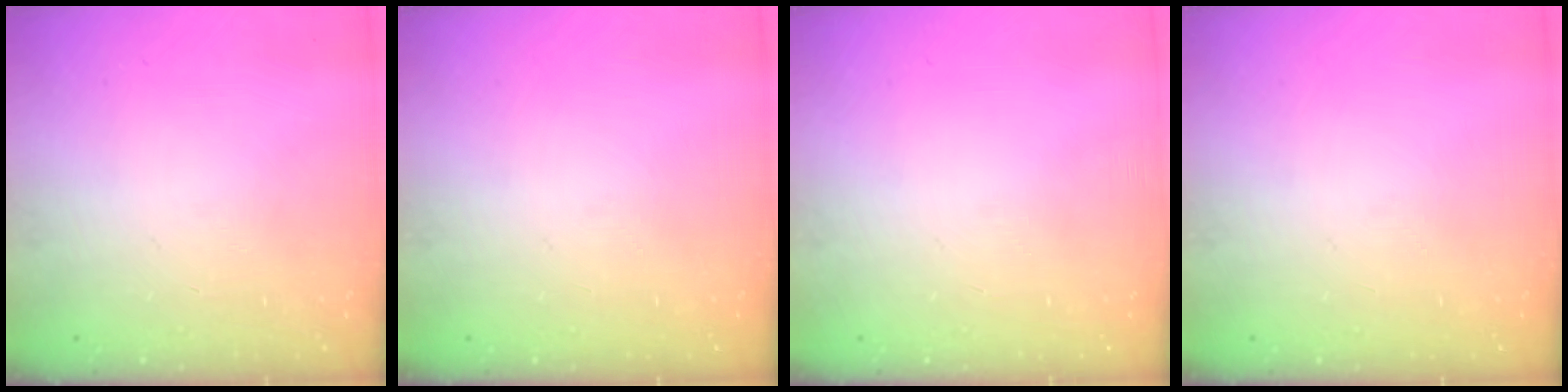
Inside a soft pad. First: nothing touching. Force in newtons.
{"total": 0.0}
{"total": 0.0}
{"total": 0.0}